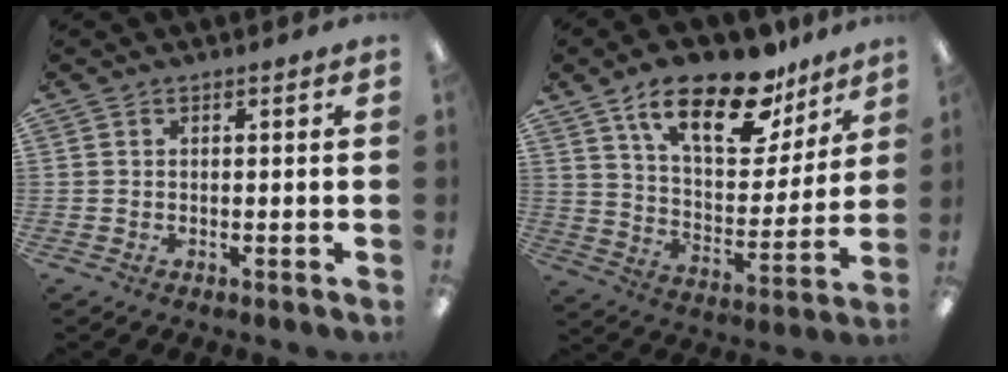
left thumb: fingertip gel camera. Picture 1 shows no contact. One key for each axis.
{"total": 21.8, "fx": 14.1, "fy": 9.3, "fz": 13.7, "tx": -0.214, "ty": -0.078, "tz": 0.238}